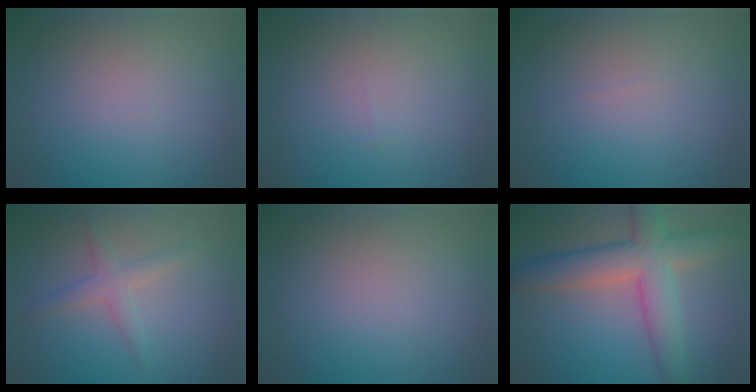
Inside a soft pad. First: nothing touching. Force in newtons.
{"total": 0.0}
{"total": 0.0}
{"total": 1.9, "press": 1.9, "slide": 0.0}
{"total": 0.0}
{"total": 7.2, "press": 7.2, "slide": 0.4}